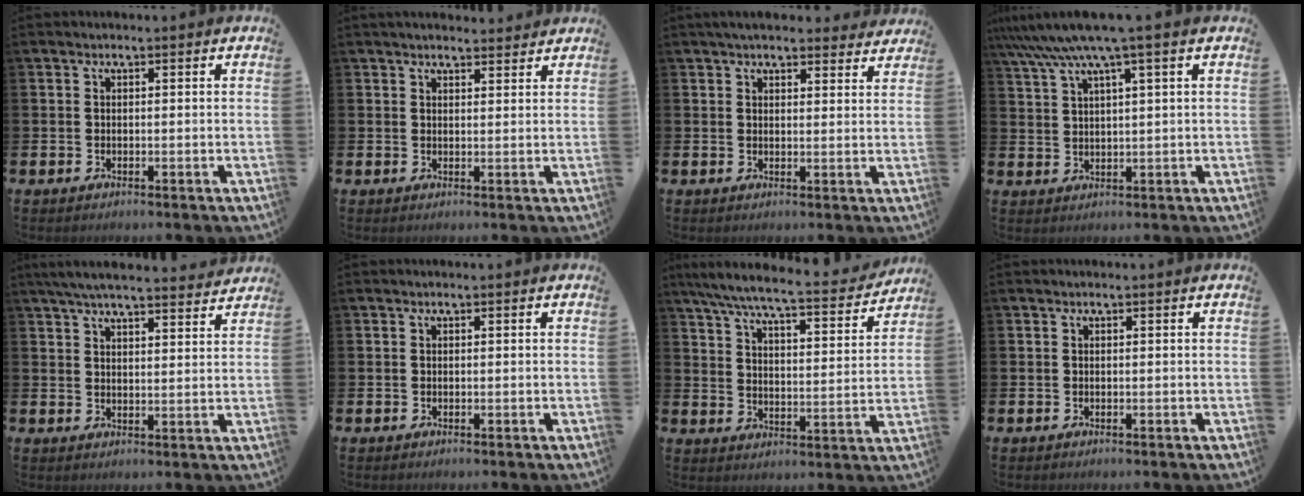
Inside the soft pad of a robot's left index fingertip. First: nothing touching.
{"total": 2.4, "force": [2.4, 0.5, 0.2], "torque": [0.007, -0.014, 0.040]}
{"total": 4.1, "force": [3.8, 1.1, 1.1], "torque": [-0.019, -0.014, 0.068]}
{"total": 6.5, "force": [4.5, 0.3, 4.6], "torque": [-0.101, -0.009, 0.077]}
{"total": 5.7, "force": [5.4, 0.5, 1.8], "torque": [-0.048, -0.023, 0.098]}
{"total": 0.0}
{"total": 7.3, "force": [6.6, 0.6, 3.2], "torque": [-0.092, -0.045, 0.109]}
{"total": 0.0}